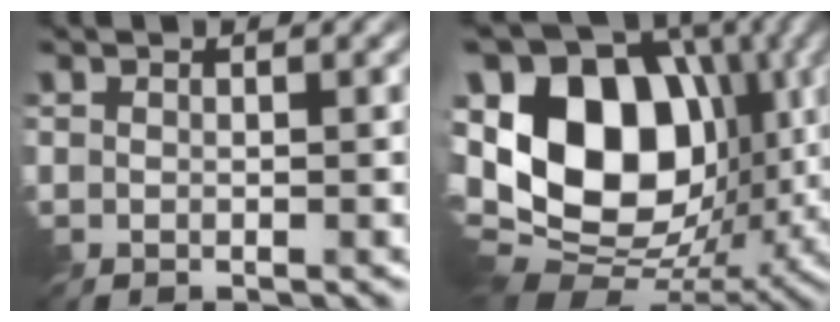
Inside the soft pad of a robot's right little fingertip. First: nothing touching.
{"total": 16.2, "force": [1.4, 11.3, 11.5], "torque": [-0.234, 0.008, 0.012]}